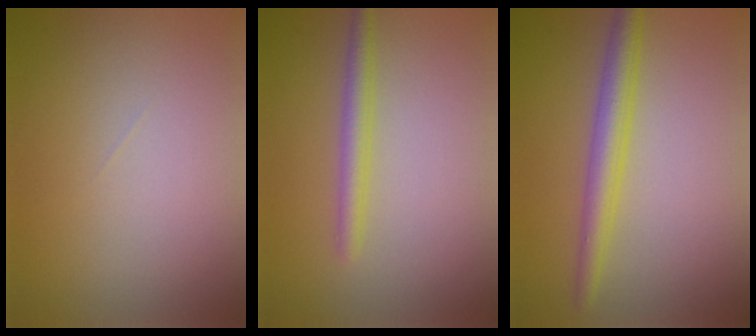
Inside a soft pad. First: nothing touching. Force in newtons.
{"total": 2.2, "press": 2.1, "slide": 0.1}
{"total": 3.4, "press": 3.4, "slide": 0.1}